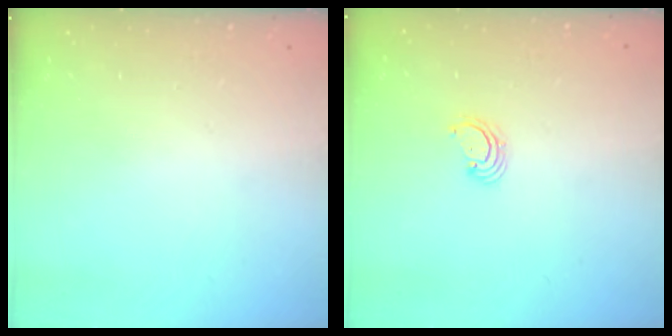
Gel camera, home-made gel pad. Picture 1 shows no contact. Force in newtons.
{"total": 2.3, "press": 2.3, "slide": 0.1}